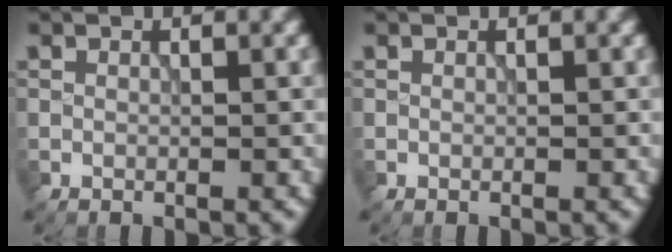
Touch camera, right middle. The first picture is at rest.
{"total": 0.0}